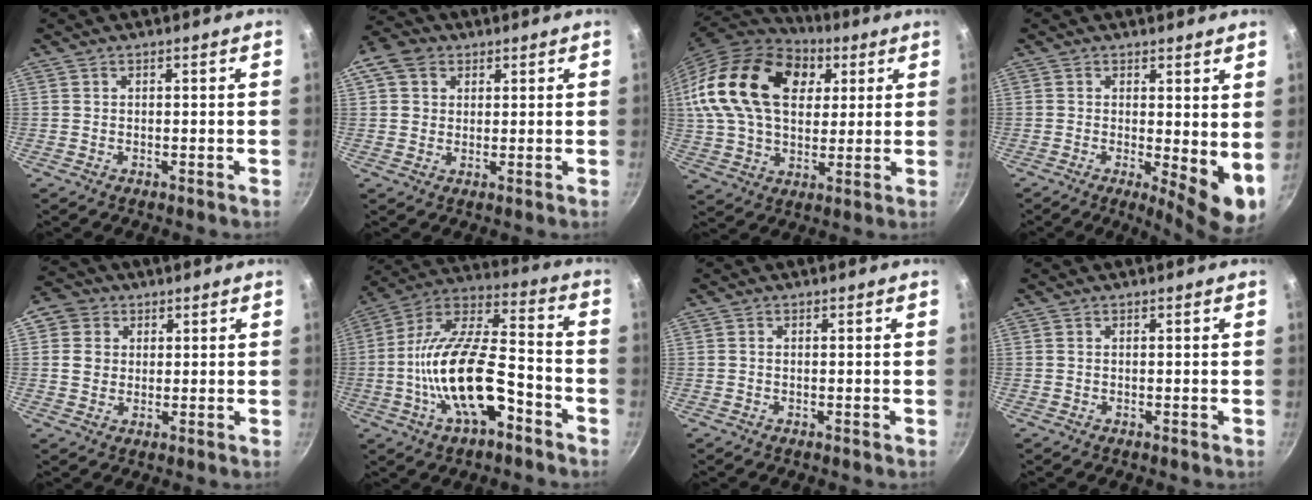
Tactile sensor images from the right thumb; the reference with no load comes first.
{"total": 7.5, "force": [2.8, 6.0, 3.5], "torque": [-0.044, 0.007, 0.039]}
{"total": 25.3, "force": [7.3, 16.7, 17.5], "torque": [-0.302, 0.007, 0.122]}
{"total": 8.1, "force": [0.2, 2.7, 7.6], "torque": [-0.096, -0.021, 0.005]}
{"total": 6.0, "force": [1.6, 5.4, 2.1], "torque": [-0.002, 0.004, 0.019]}
{"total": 20.7, "force": [-7.1, 8.9, 17.2], "torque": [-0.300, 0.049, -0.140]}
{"total": 0.0}
{"total": 0.0}